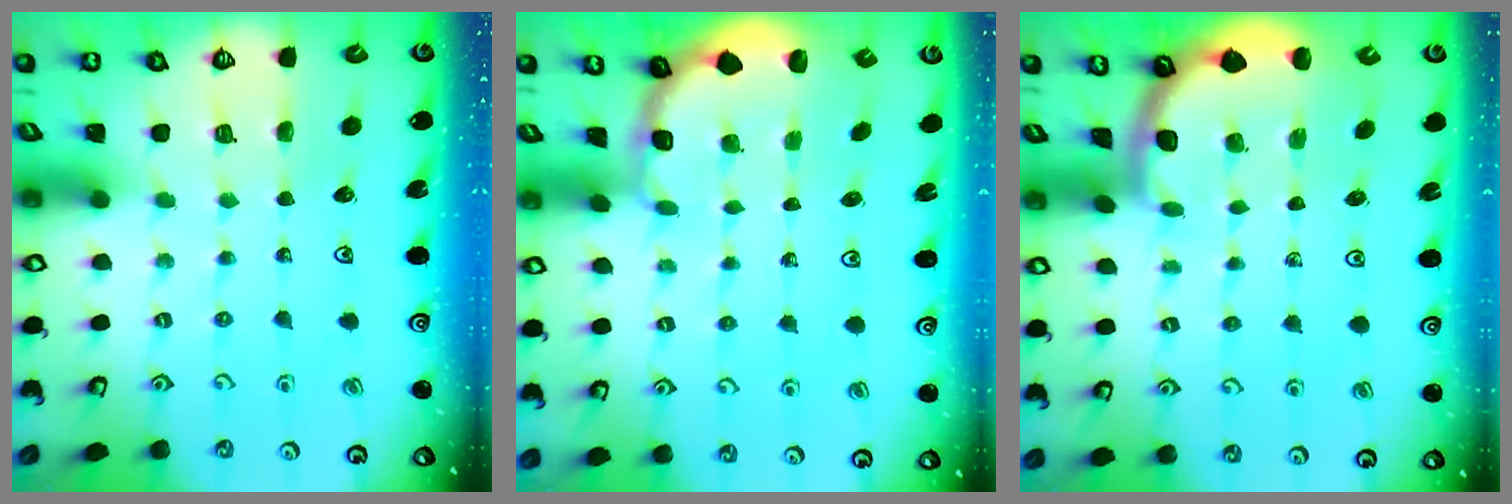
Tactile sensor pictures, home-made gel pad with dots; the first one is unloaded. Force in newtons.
{"total": 2.0, "press": 1.8, "slide": 0.8}
{"total": 1.9, "press": 1.9, "slide": 0.0}